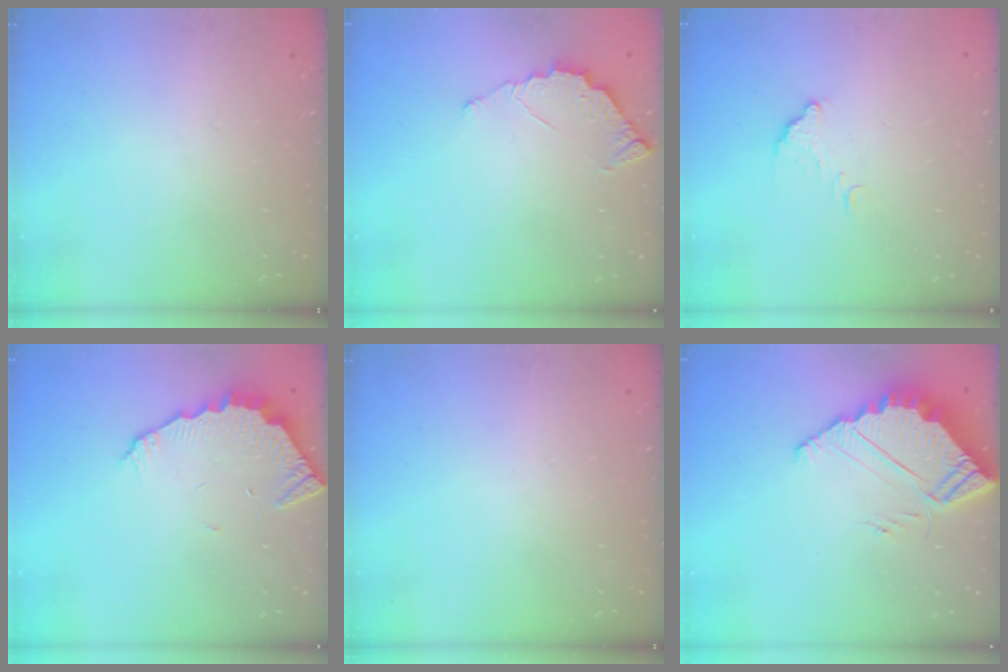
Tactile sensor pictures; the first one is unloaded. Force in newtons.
{"total": 3.9, "press": 3.8, "slide": 0.3}
{"total": 5.7, "press": 5.7, "slide": 0.3}
{"total": 3.3, "press": 3.3, "slide": 0.3}
{"total": 0.0}
{"total": 5.9, "press": 5.9, "slide": 0.3}